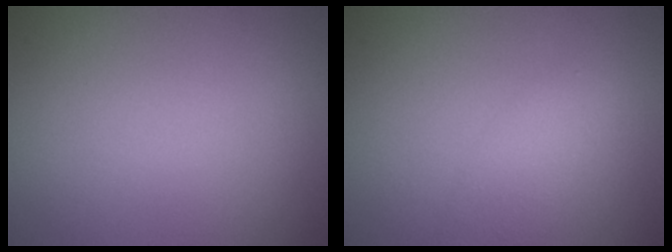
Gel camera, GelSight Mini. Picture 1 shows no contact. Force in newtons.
{"total": 2.2, "press": 2.2, "slide": 0.1}